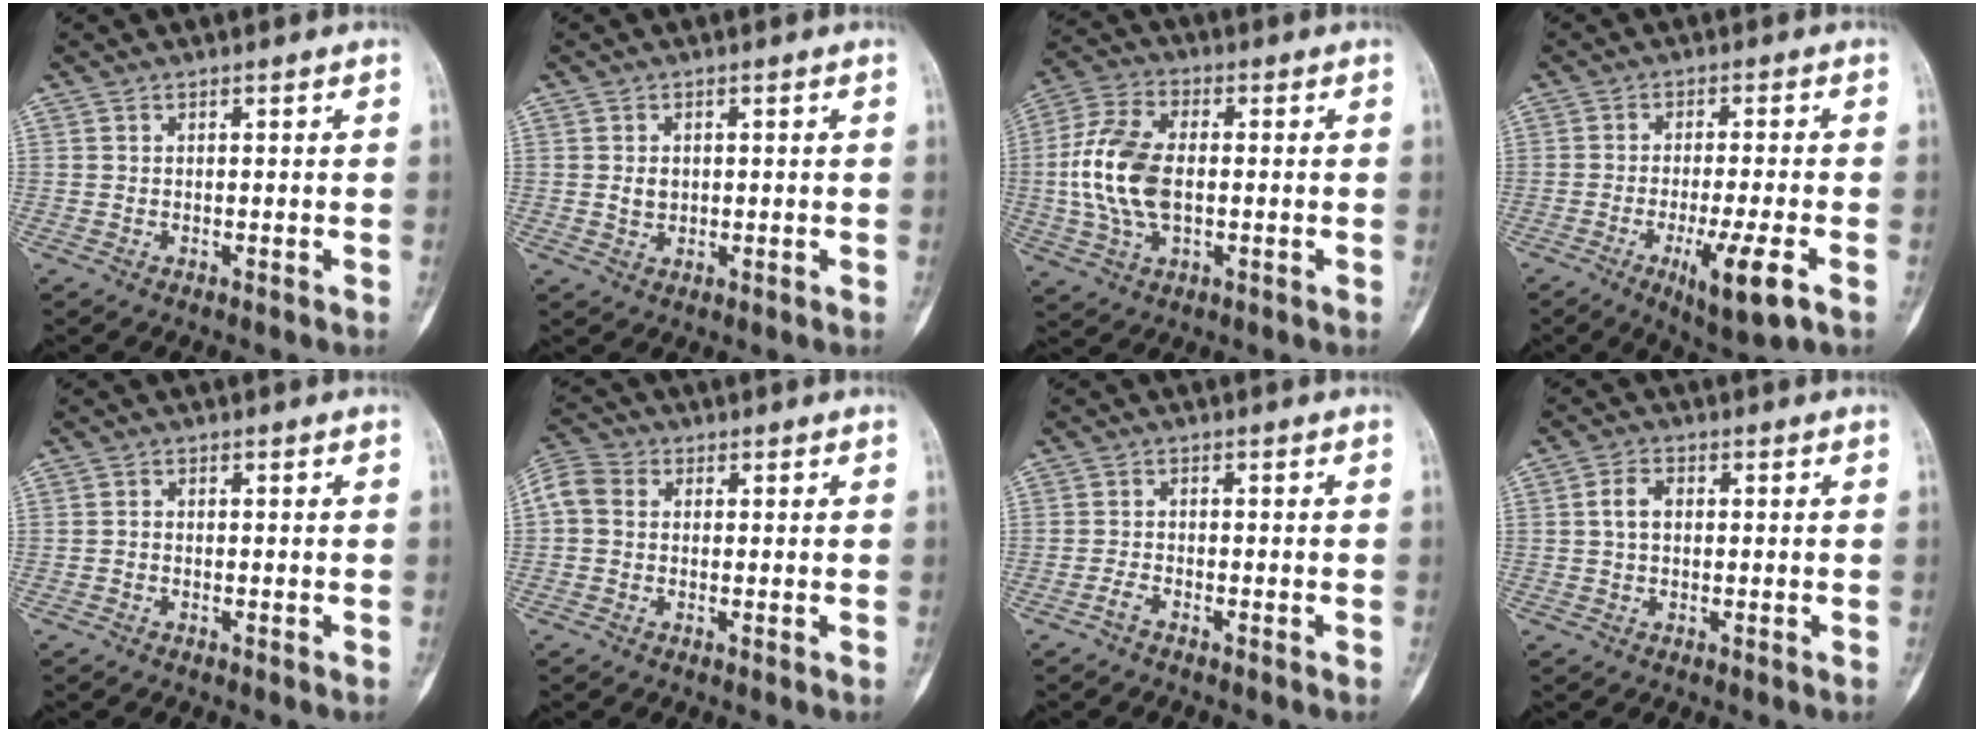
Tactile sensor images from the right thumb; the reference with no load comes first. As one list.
[{"total": 2.3, "force": [0.3, 1.8, 1.3], "torque": [-0.011, 0.001, 0.009]}, {"total": 13.3, "force": [-0.4, 7.7, 10.9], "torque": [-0.226, 0.013, -0.011]}, {"total": 9.5, "force": [-3.8, 1.4, 8.6], "torque": [-0.151, -0.009, -0.057]}, {"total": 0.7, "force": [-0.4, 0.5, 0.3], "torque": [-0.004, 0.002, -0.013]}, {"total": 6.7, "force": [0.6, 5.6, 3.7], "torque": [-0.076, 0.021, 0.003]}, {"total": 1.5, "force": [-1.2, 0.4, 0.8], "torque": [-0.024, 0.006, -0.026]}, {"total": 3.3, "force": [0.2, 2.3, 2.3], "torque": [-0.042, 0.011, 0.000]}]